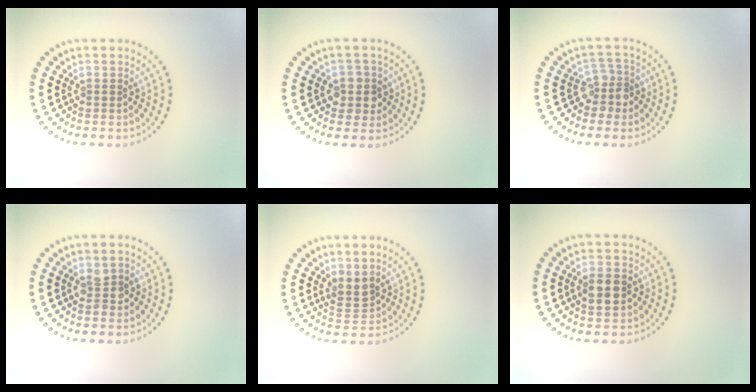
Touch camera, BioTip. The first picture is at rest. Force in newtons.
{"total": 2.7, "press": 2.5, "slide": 1.0}
{"total": 2.5, "press": 2.0, "slide": 1.5}
{"total": 2.0, "press": 2.0, "slide": 0.2}
{"total": 1.9, "press": 1.6, "slide": 1.0}
{"total": 2.8, "press": 2.8, "slide": 0.1}